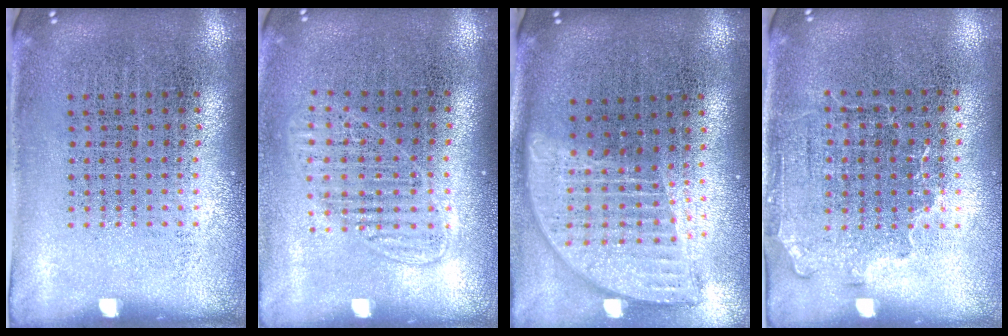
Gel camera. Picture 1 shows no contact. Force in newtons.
{"total": 1.2, "press": 1.1, "slide": 0.5}
{"total": 1.9, "press": 1.5, "slide": 1.2}
{"total": 1.4, "press": 1.1, "slide": 0.8}